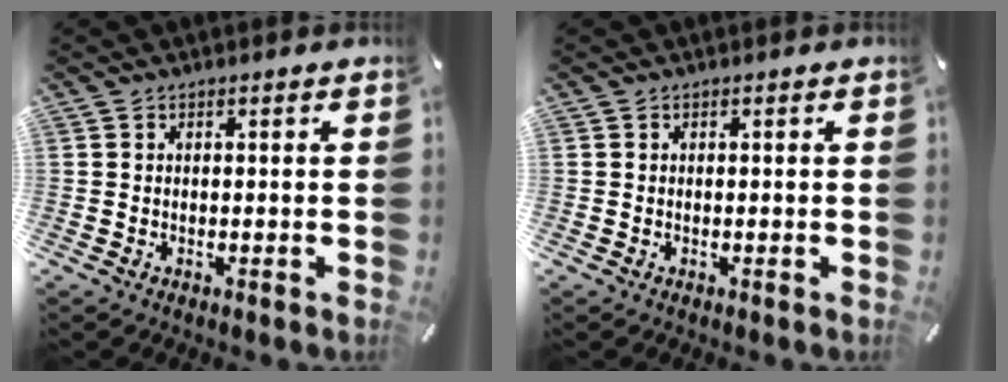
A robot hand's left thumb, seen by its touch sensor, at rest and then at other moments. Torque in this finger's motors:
{"motor_torque": [-0.08, 0.13, -0.01, 0.01, 0.02]}